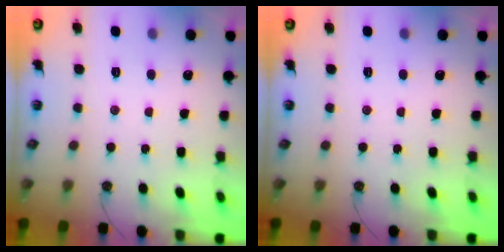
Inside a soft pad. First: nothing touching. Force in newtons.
{"total": 0.0}